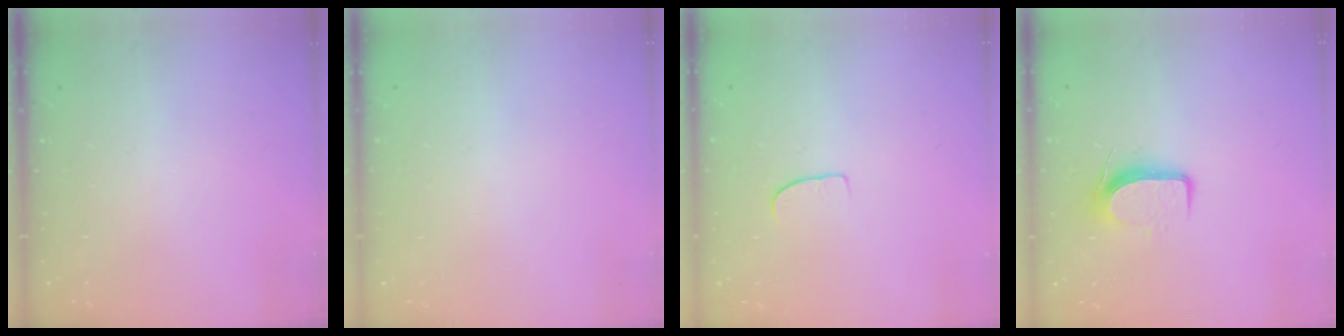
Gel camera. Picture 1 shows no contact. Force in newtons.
{"total": 0.0}
{"total": 5.3, "press": 5.3, "slide": 0.5}
{"total": 8.7, "press": 8.6, "slide": 1.2}